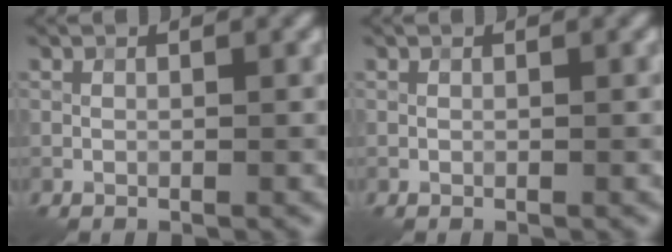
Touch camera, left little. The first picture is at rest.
{"total": 0.0}